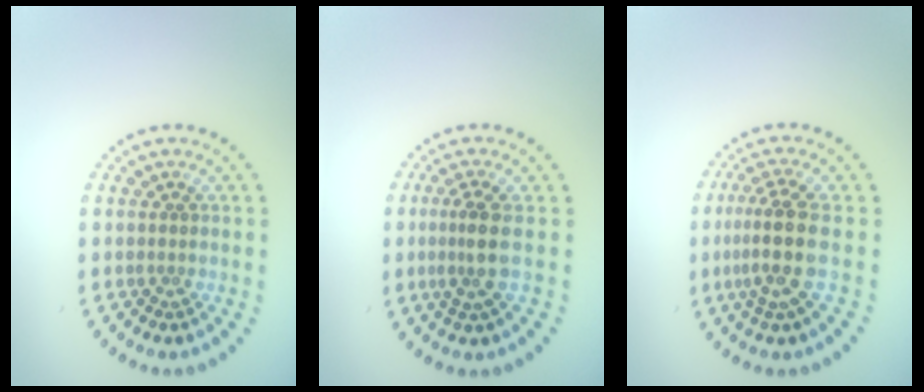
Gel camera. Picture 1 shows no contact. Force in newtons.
{"total": 2.6, "press": 2.0, "slide": 1.6}
{"total": 3.8, "press": 3.0, "slide": 2.4}